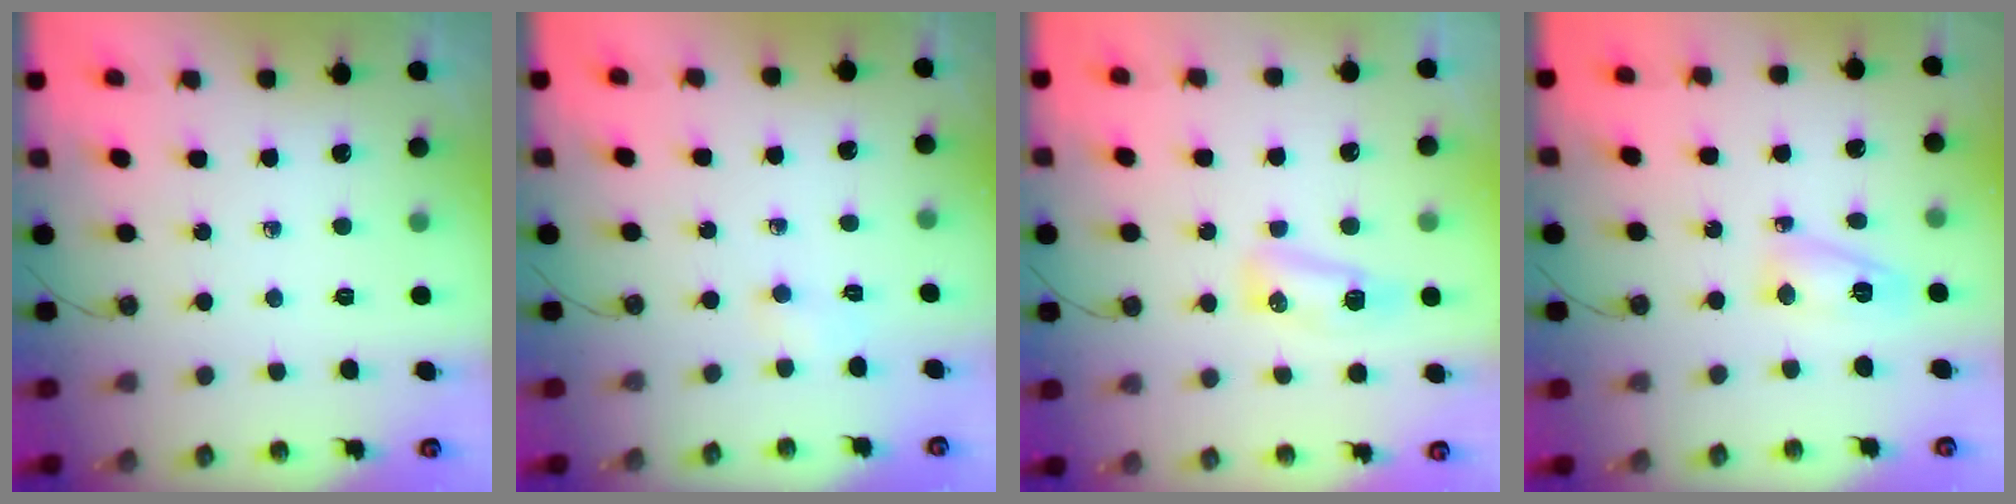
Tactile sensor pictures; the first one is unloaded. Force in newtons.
{"total": 4.6, "press": 2.1, "slide": 4.1}
{"total": 12.0, "press": 8.6, "slide": 8.3}
{"total": 6.8, "press": 6.7, "slide": 0.9}